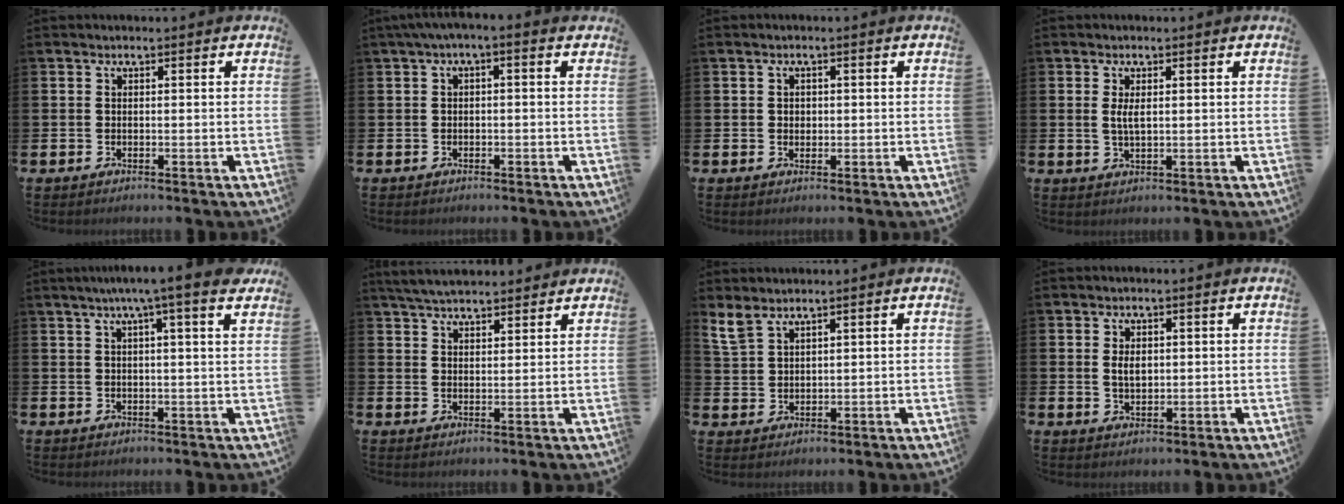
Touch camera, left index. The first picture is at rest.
{"total": 1.3, "force": [-0.6, 0.3, 1.2], "torque": [-0.027, 0.004, -0.011]}
{"total": 1.2, "force": [0.4, 1.0, 0.5], "torque": [0.001, 0.003, 0.004]}
{"total": 2.3, "force": [0.6, 0.8, 2.1], "torque": [-0.038, 0.001, 0.007]}
{"total": 5.1, "force": [4.1, -0.5, 3.1], "torque": [-0.055, -0.016, 0.067]}
{"total": 4.5, "force": [4.4, 0.7, 0.9], "torque": [-0.037, -0.012, 0.083]}
{"total": 3.9, "force": [3.4, 1.2, 1.4], "torque": [-0.032, -0.011, 0.062]}
{"total": 2.5, "force": [0.7, 1.5, 1.9], "torque": [-0.018, -0.001, 0.006]}